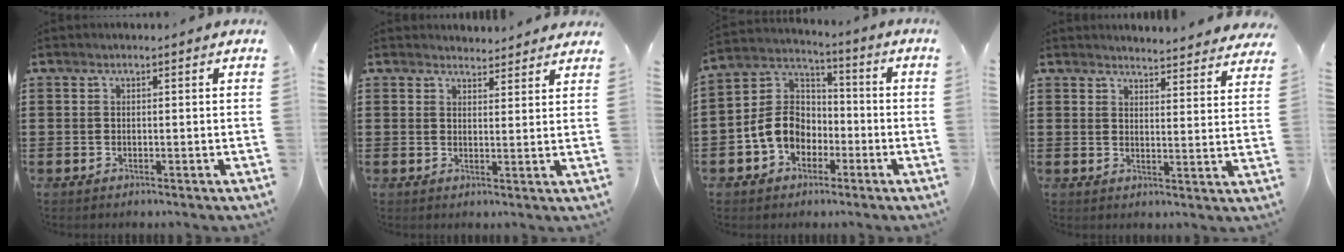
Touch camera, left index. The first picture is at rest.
{"total": 2.9, "force": [2.8, 0.5, 0.1], "torque": [-0.002, -0.010, 0.053]}
{"total": 8.3, "force": [-2.6, 6.9, 3.9], "torque": [-0.117, 0.011, -0.057]}
{"total": 3.9, "force": [3.9, -0.1, 0.2], "torque": [-0.011, -0.023, 0.068]}